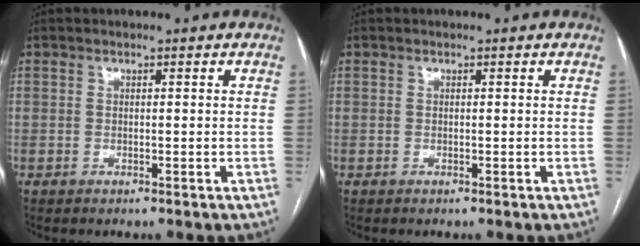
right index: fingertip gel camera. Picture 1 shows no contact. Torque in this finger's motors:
{"motor_torque": [0.00, 0.00, 0.04, 0.01]}